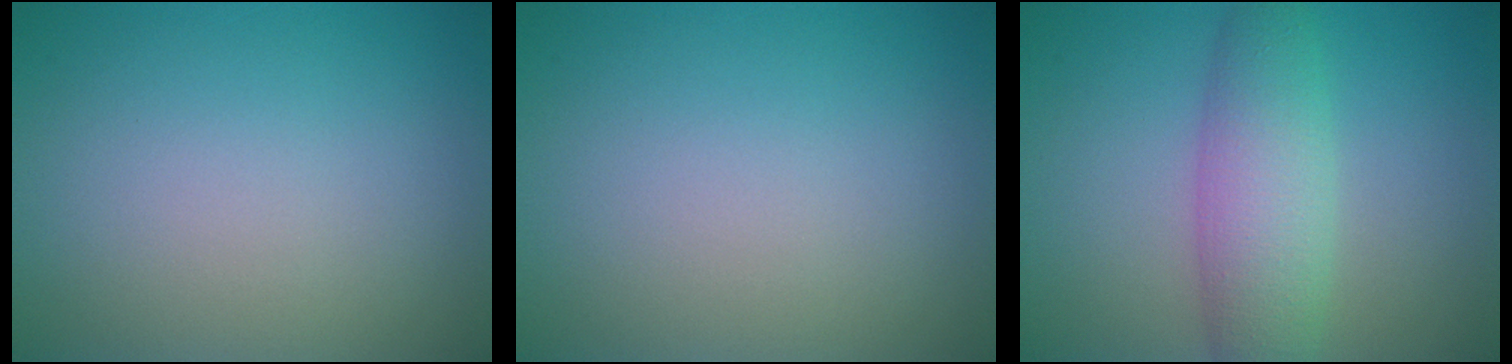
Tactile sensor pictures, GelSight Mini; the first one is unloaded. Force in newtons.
{"total": 0.0}
{"total": 3.9, "press": 3.9, "slide": 0.2}